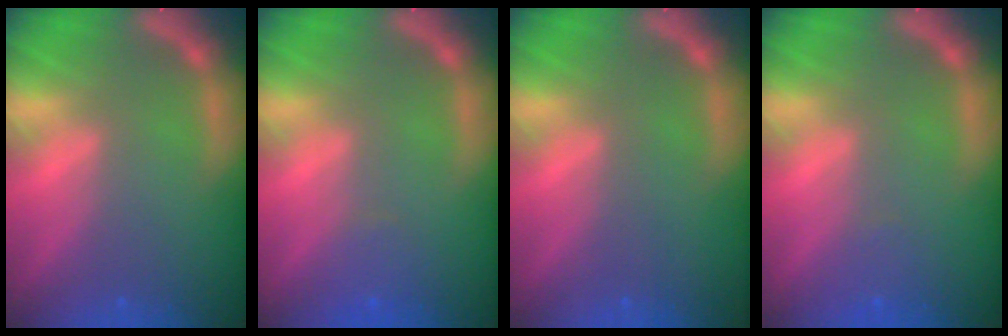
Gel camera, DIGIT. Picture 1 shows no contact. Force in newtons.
{"total": 1.4}
{"total": 0.0}
{"total": 1.0}